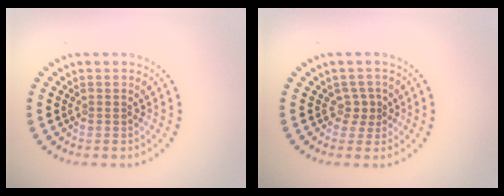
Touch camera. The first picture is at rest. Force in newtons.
{"total": 1.5, "press": 1.0, "slide": 1.1}